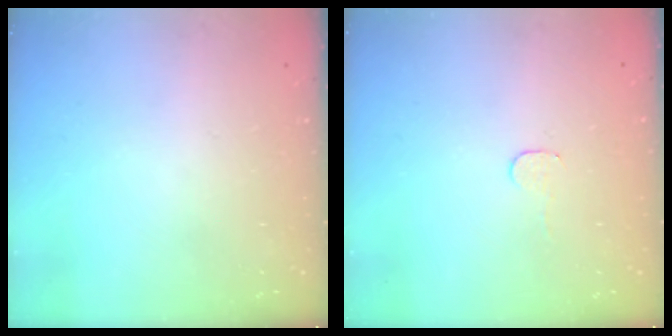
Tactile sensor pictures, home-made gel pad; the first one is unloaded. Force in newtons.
{"total": 2.8, "press": 2.8, "slide": 0.2}